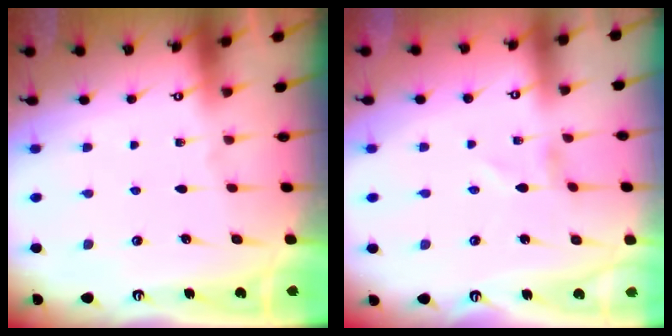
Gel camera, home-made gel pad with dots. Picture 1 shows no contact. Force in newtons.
{"total": 1.2, "press": 1.1, "slide": 0.1}